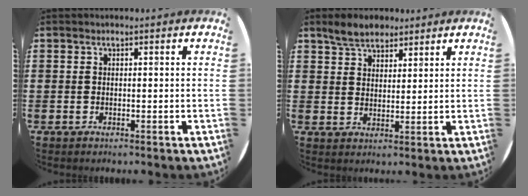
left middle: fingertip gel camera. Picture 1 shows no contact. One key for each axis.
{"total": 4.4, "fx": 3.7, "fy": 2.1, "fz": 1.1, "tx": -0.024, "ty": -0.001, "tz": 0.070}